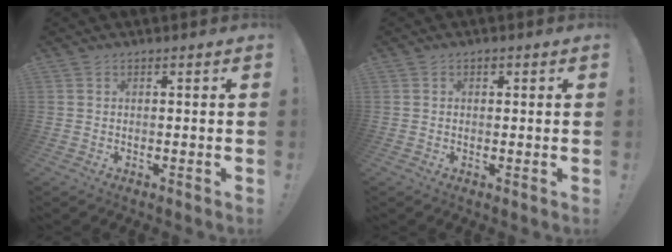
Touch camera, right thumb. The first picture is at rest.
{"total": 1.0, "force": [0.2, 0.9, 0.2], "torque": [-0.001, 0.001, 0.002]}